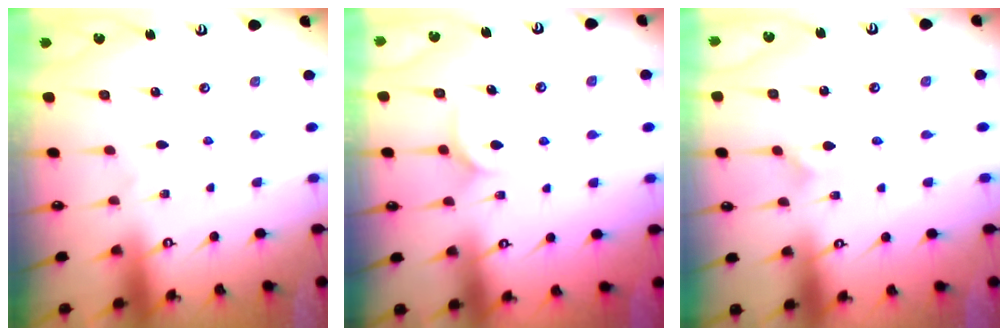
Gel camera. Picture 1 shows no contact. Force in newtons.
{"total": 7.3, "press": 7.3, "slide": 0.3}
{"total": 0.9, "press": 0.9, "slide": 0.0}